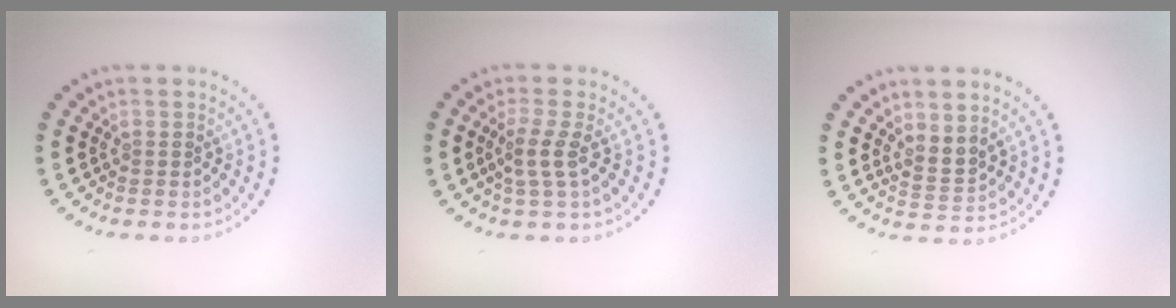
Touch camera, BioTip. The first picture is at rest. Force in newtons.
{"total": 2.1, "press": 1.6, "slide": 1.4}
{"total": 2.0, "press": 1.5, "slide": 1.4}